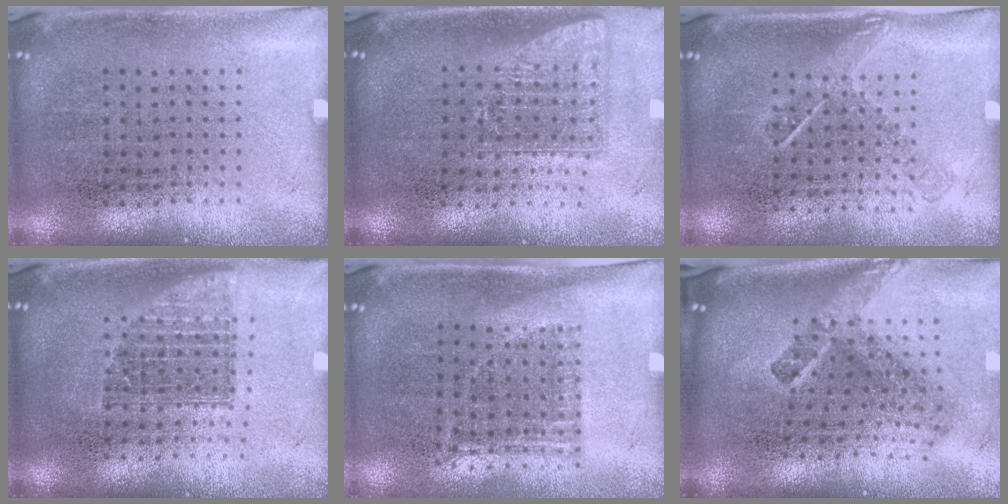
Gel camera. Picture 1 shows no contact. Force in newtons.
{"total": 1.6, "press": 1.2, "slide": 1.0}
{"total": 1.2, "press": 0.9, "slide": 0.9}
{"total": 1.4, "press": 1.1, "slide": 0.8}
{"total": 1.2, "press": 0.9, "slide": 0.8}
{"total": 2.7, "press": 1.7, "slide": 2.1}